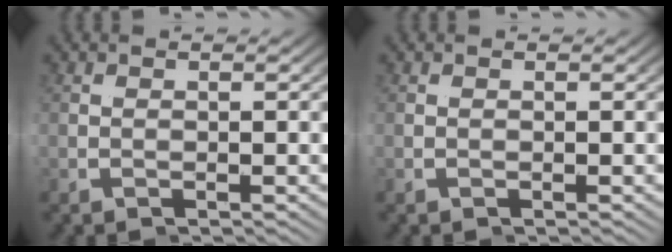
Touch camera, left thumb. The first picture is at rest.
{"total": 0.0}